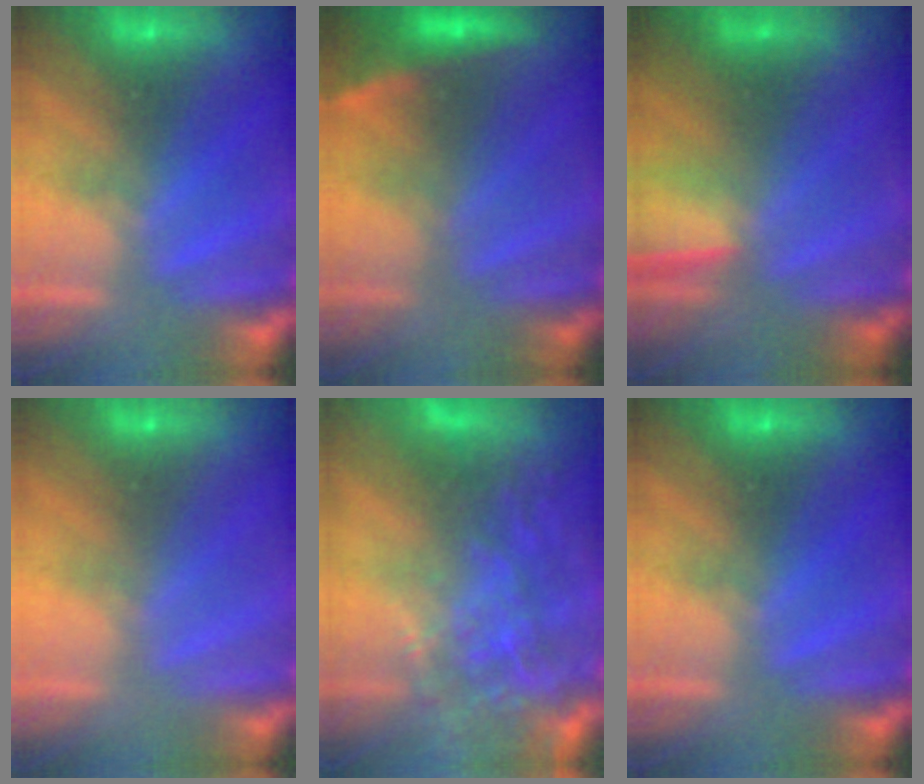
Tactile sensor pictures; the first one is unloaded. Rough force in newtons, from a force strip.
{"total": 2.2}
{"total": 1.4}
{"total": 3.1}
{"total": 13.7}
{"total": 0.0}